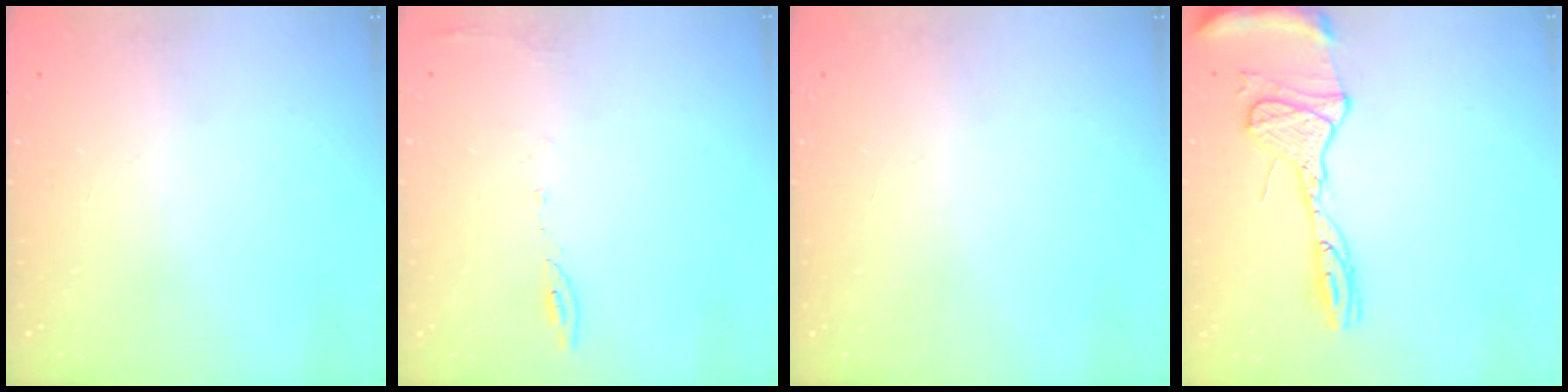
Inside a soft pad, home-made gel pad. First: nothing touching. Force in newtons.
{"total": 5.8, "press": 5.7, "slide": 0.9}
{"total": 0.0}
{"total": 15.9, "press": 15.8, "slide": 1.6}